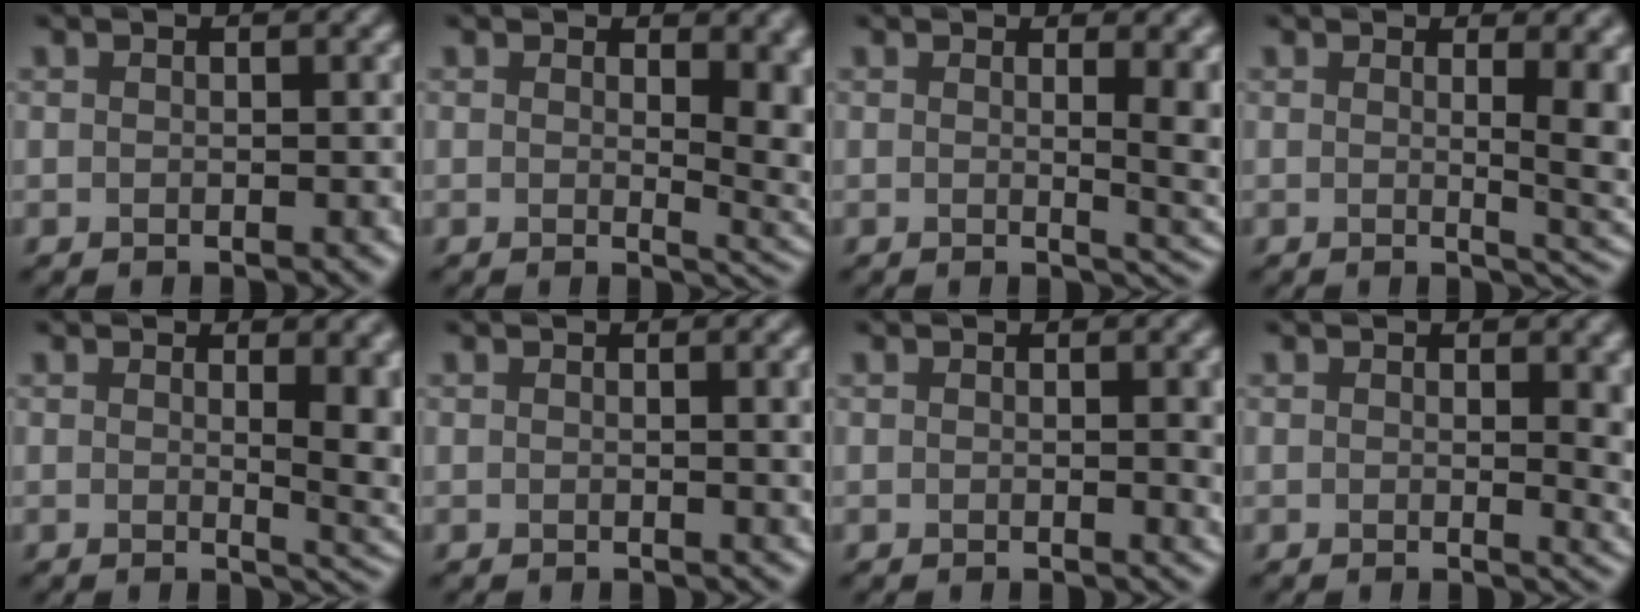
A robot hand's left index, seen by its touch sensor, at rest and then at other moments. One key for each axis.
{"total": 7.3, "fx": 1.0, "fy": 3.5, "fz": 6.3, "tx": -0.041, "ty": -0.012, "tz": 0.021}
{"total": 6.8, "fx": 0.8, "fy": 2.8, "fz": 6.1, "tx": -0.037, "ty": -0.001, "tz": 0.012}
{"total": 7.0, "fx": 0.8, "fy": 2.6, "fz": 6.5, "tx": -0.044, "ty": 0.000, "tz": 0.011}
{"total": 6.9, "fx": 0.9, "fy": 2.6, "fz": 6.4, "tx": -0.050, "ty": -0.006, "tz": 0.019}
{"total": 3.0, "fx": 0.4, "fy": 0.9, "fz": 2.8, "tx": -0.025, "ty": 0.004, "tz": 0.003}
{"total": 2.3, "fx": 0.2, "fy": 0.6, "fz": 2.2, "tx": -0.021, "ty": -0.001, "tz": 0.000}
{"total": 3.9, "fx": 0.6, "fy": 1.4, "fz": 3.6, "tx": -0.031, "ty": -0.008, "tz": 0.011}